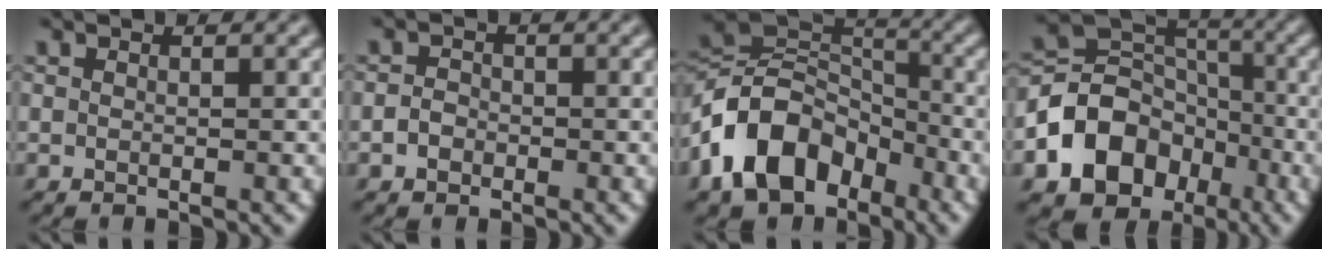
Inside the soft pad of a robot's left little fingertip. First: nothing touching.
{"total": 1.4, "force": [-0.6, 1.2, 0.5], "torque": [-0.001, 0.000, -0.018]}
{"total": 10.5, "force": [-5.3, 6.8, 6.0], "torque": [-0.110, 0.012, -0.115]}
{"total": 9.6, "force": [-3.9, 7.5, 4.6], "torque": [-0.074, 0.001, -0.077]}